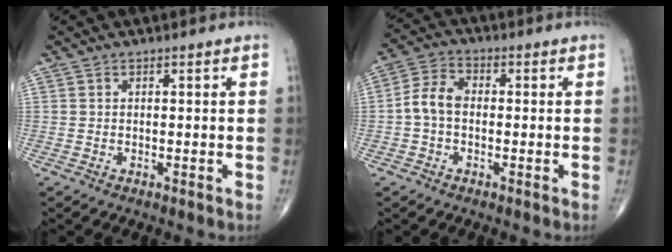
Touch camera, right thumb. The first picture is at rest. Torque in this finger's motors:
{"motor_torque": [-0.03, 0.09, 0.05, -0.04, 0.01]}